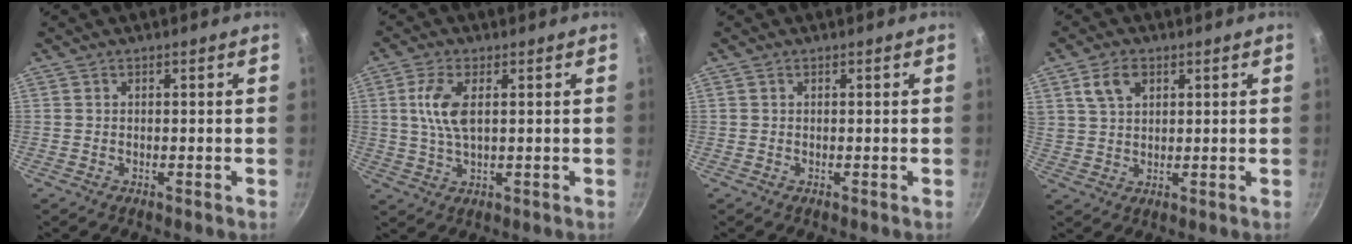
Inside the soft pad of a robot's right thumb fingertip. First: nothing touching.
{"total": 7.0, "force": [1.5, 3.1, 6.1], "torque": [-0.127, 0.003, 0.029]}
{"total": 0.0}
{"total": 6.2, "force": [2.9, 3.9, 3.9], "torque": [-0.063, 0.000, 0.056]}